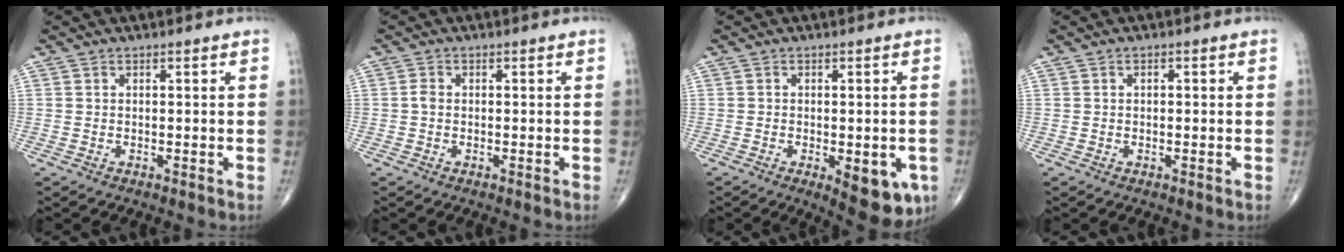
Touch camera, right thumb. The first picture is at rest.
{"total": 1.2, "force": [-0.2, 0.9, 0.8], "torque": [-0.013, 0.001, -0.005]}
{"total": 9.6, "force": [-3.2, 3.9, 8.1], "torque": [-0.084, -0.007, -0.033]}
{"total": 0.8, "force": [0.1, 0.4, 0.6], "torque": [-0.009, 0.002, 0.000]}